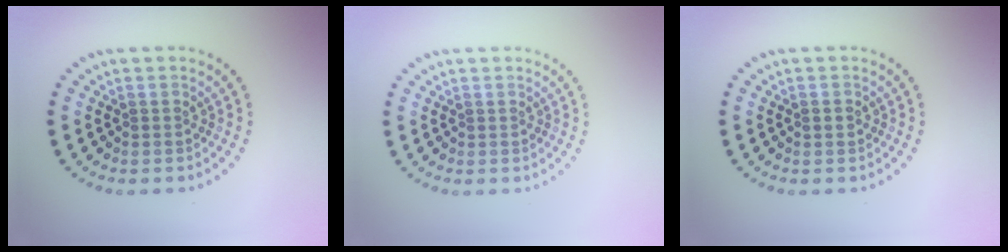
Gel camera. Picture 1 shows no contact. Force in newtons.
{"total": 0.0}
{"total": 1.1, "press": 1.1, "slide": 0.1}